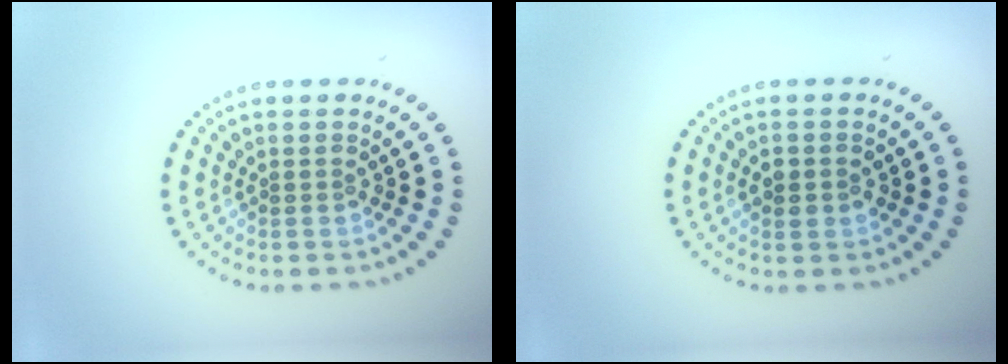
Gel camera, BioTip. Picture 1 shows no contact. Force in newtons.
{"total": 1.2, "press": 1.2, "slide": 0.1}